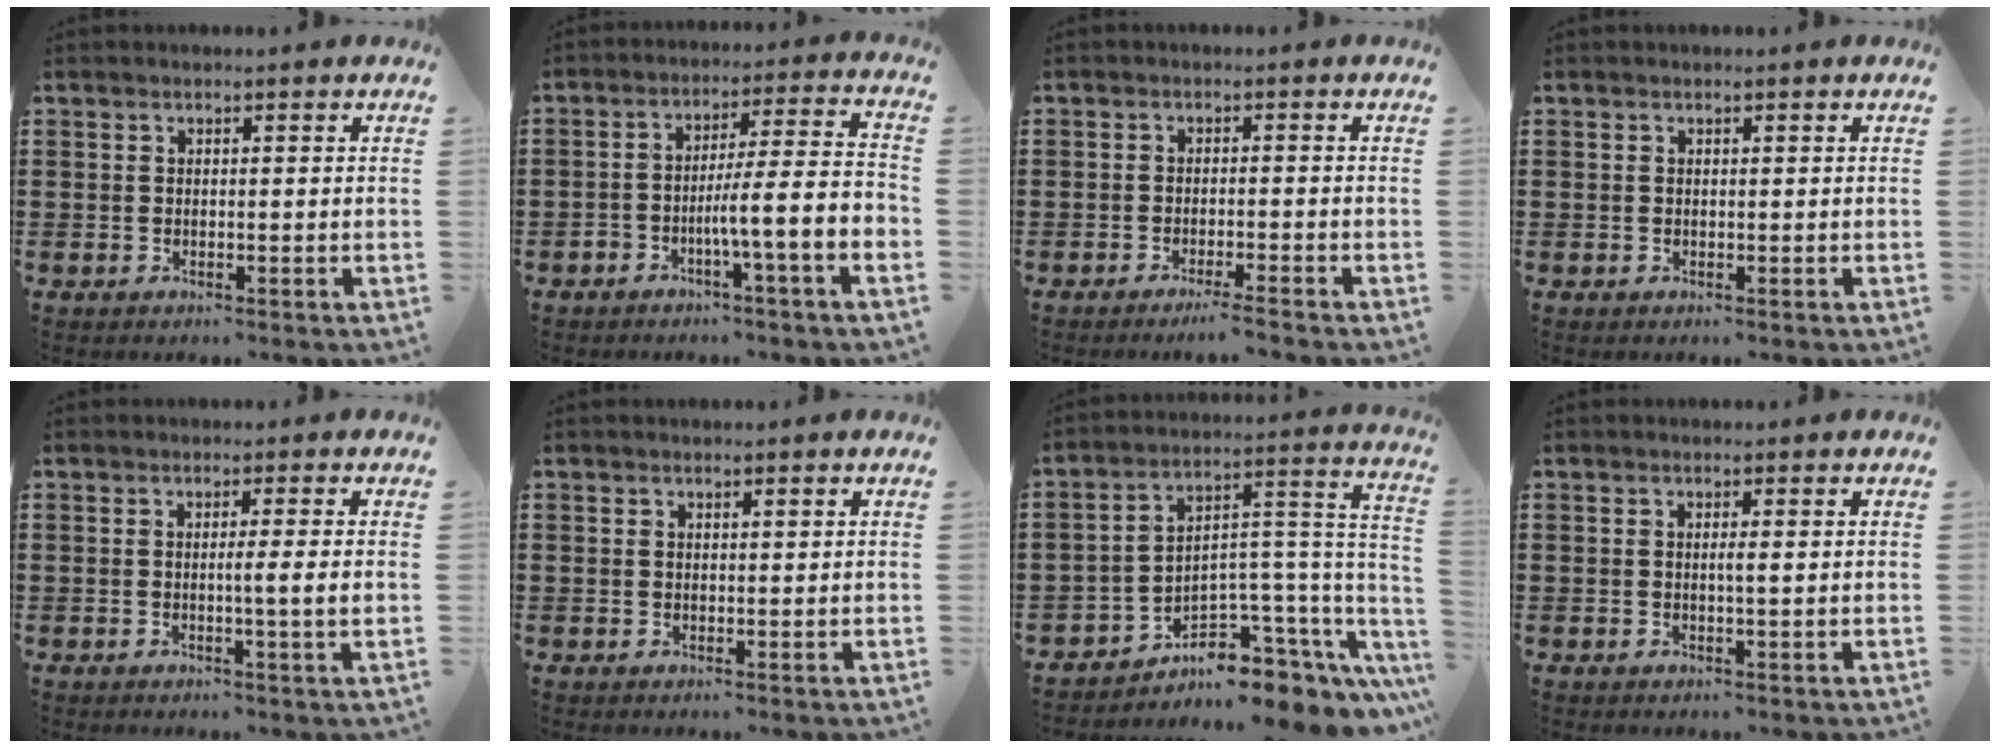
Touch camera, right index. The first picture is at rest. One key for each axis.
{"total": 6.4, "fx": -3.6, "fy": -0.4, "fz": 5.3, "tx": -0.094, "ty": -0.014, "tz": -0.071}
{"total": 2.5, "fx": -2.2, "fy": -0.5, "fz": 1.2, "tx": -0.019, "ty": -0.003, "tz": -0.040}
{"total": 0.0}
{"total": 3.5, "fx": -0.3, "fy": -0.6, "fz": 3.4, "tx": -0.061, "ty": -0.009, "tz": -0.008}
{"total": 0.6, "fx": 0.3, "fy": 0.2, "fz": 0.5, "tx": -0.011, "ty": 0.002, "tz": 0.005}
{"total": 4.4, "fx": -2.4, "fy": 2.6, "fz": 2.6, "tx": -0.056, "ty": -0.025, "tz": -0.044}
{"total": 1.1, "fx": 0.0, "fy": -0.1, "fz": 1.1, "tx": -0.021, "ty": -0.004, "tz": 0.000}